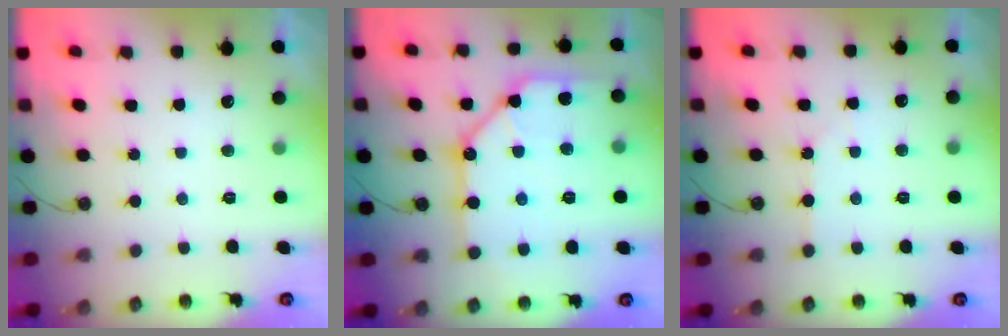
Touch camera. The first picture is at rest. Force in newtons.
{"total": 17.3, "press": 17.2, "slide": 1.8}
{"total": 3.6, "press": 3.6, "slide": 0.6}